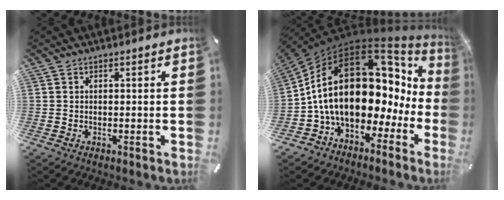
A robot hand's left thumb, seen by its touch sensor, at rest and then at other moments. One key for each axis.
{"total": 24.9, "fx": 2.6, "fy": 16.7, "fz": 18.2, "tx": -0.353, "ty": -0.020, "tz": 0.057}